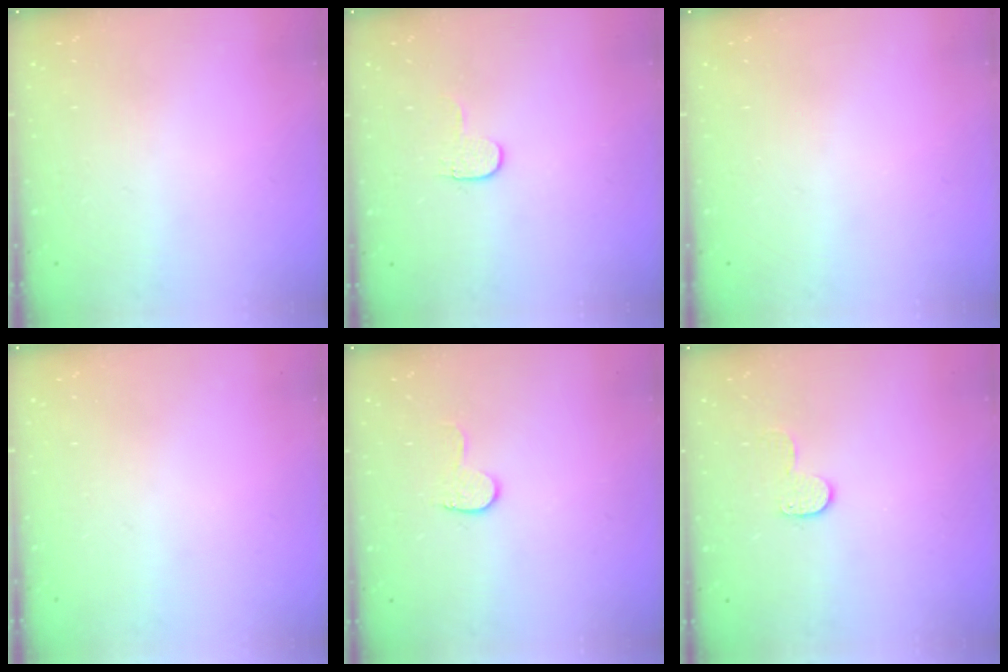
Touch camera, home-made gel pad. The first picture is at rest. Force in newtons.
{"total": 3.6, "press": 3.6, "slide": 0.4}
{"total": 0.0}
{"total": 0.0}
{"total": 5.6, "press": 5.6, "slide": 0.5}
{"total": 5.6, "press": 5.6, "slide": 0.4}